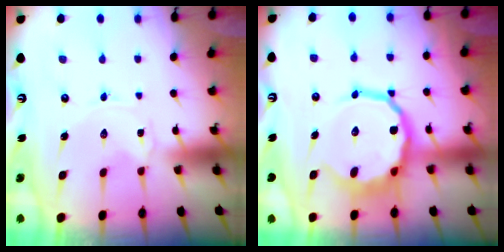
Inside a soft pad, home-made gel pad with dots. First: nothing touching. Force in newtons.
{"total": 13.5, "press": 13.0, "slide": 3.8}